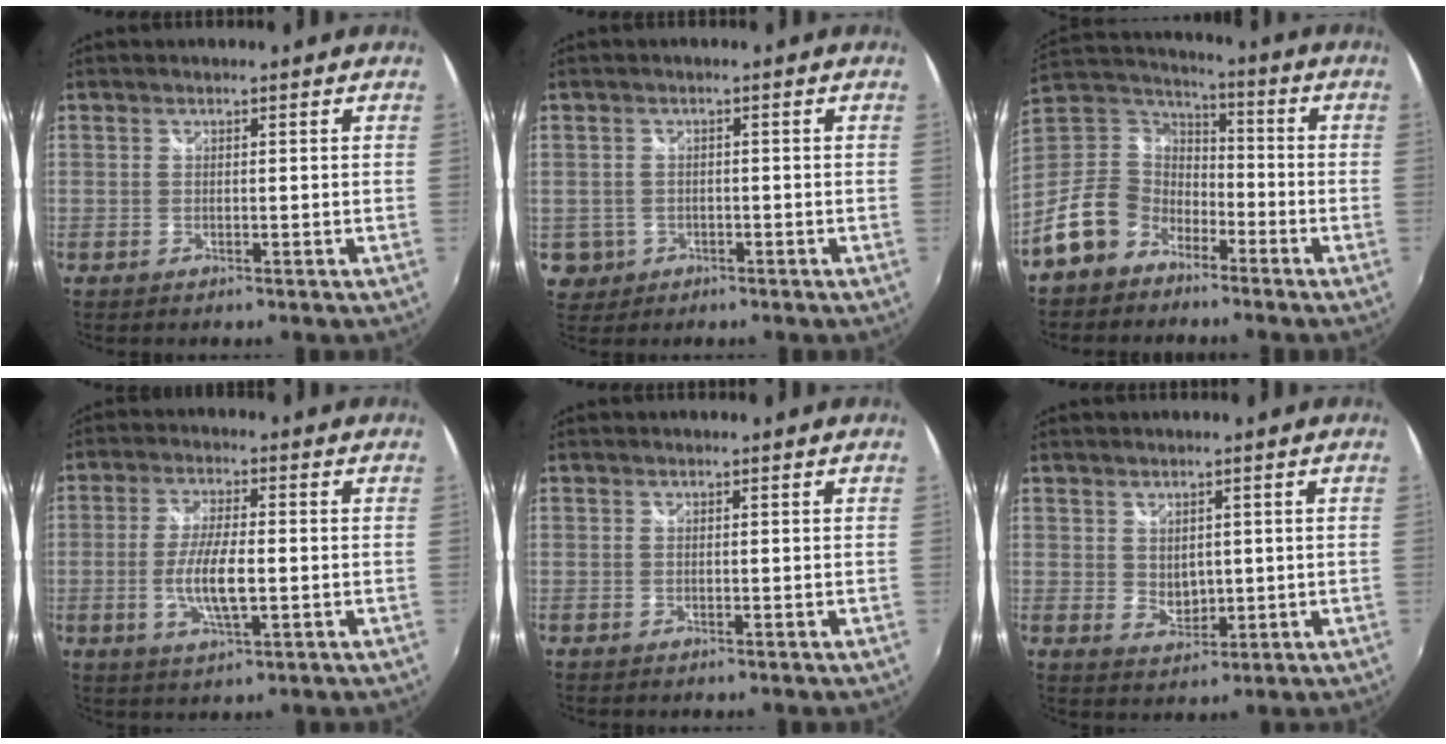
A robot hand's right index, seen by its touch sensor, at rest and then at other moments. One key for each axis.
{"total": 4.4, "fx": -1.0, "fy": 4.2, "fz": 0.7, "tx": -0.025, "ty": 0.005, "tz": -0.006}
{"total": 14.5, "fx": -9.1, "fy": 10.1, "fz": 5.2, "tx": -0.143, "ty": 0.024, "tz": -0.164}
{"total": 8.0, "fx": -1.5, "fy": 2.1, "fz": 7.6, "tx": -0.151, "ty": -0.006, "tz": -0.027}
{"total": 0.0}
{"total": 3.5, "fx": 0.9, "fy": 2.7, "fz": 2.0, "tx": -0.028, "ty": -0.003, "tz": 0.021}